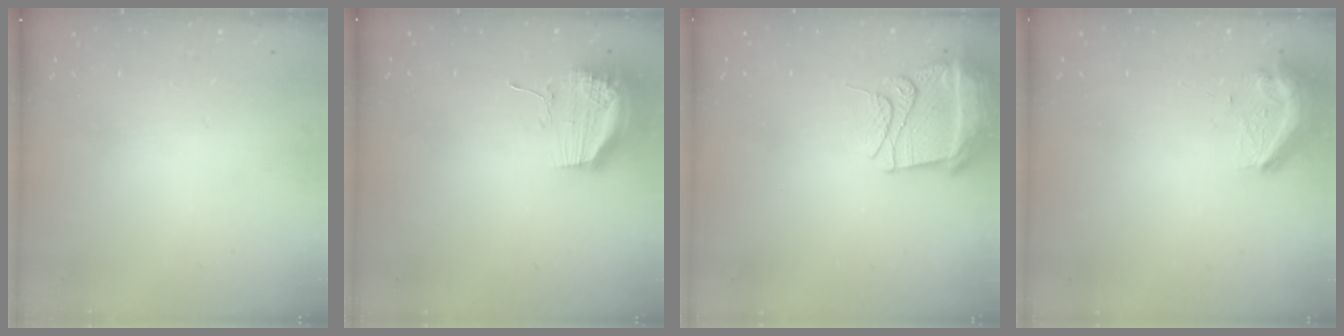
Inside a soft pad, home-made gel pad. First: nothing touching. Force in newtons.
{"total": 17.9, "press": 13.8, "slide": 11.4}
{"total": 13.1, "press": 13.1, "slide": 1.4}
{"total": 10.1, "press": 10.1, "slide": 0.9}